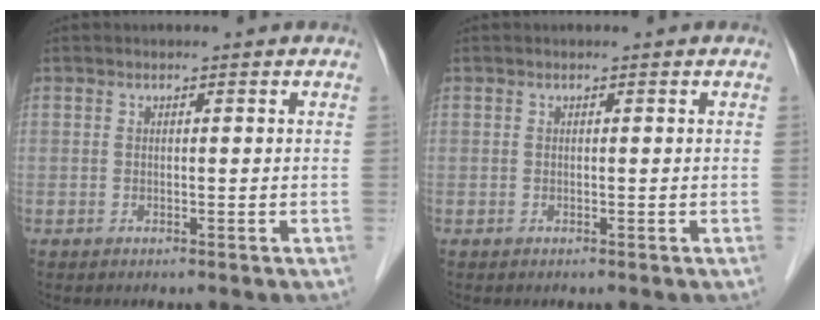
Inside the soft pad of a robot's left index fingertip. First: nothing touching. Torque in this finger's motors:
{"motor_torque": [0.00, 0.00, 0.00, 0.00]}